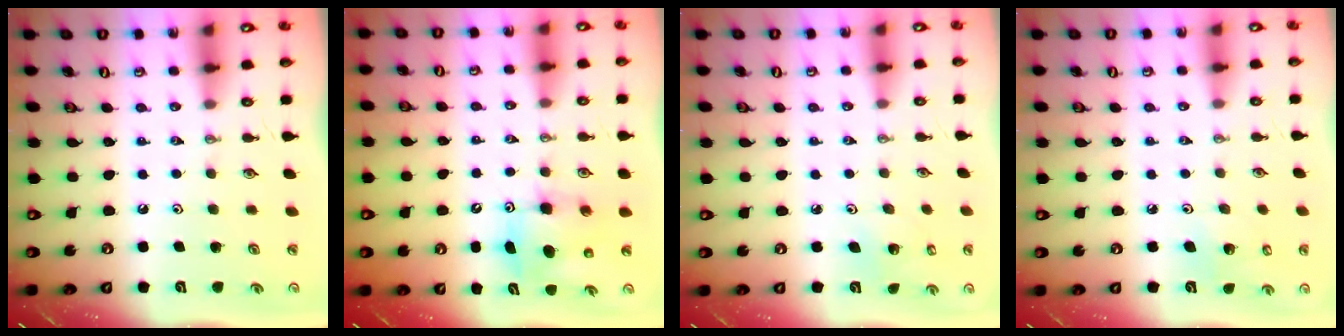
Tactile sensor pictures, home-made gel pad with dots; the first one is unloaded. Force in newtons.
{"total": 8.1, "press": 7.9, "slide": 1.8}
{"total": 3.1, "press": 3.1, "slide": 0.2}
{"total": 5.0, "press": 4.5, "slide": 2.3}